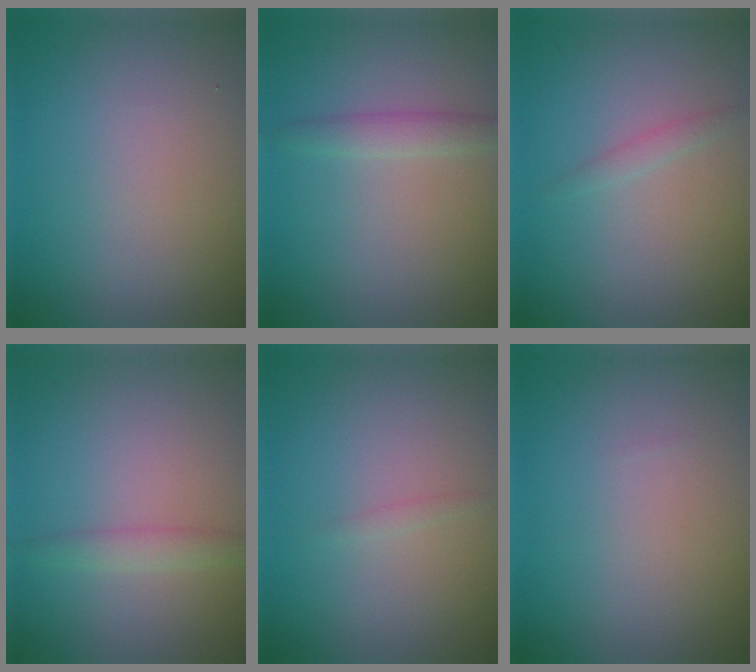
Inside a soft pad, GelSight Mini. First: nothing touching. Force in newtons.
{"total": 1.7, "press": 1.7, "slide": 0.0}
{"total": 0.9, "press": 0.9, "slide": 0.1}
{"total": 1.6, "press": 1.6, "slide": 0.1}
{"total": 0.6, "press": 0.6, "slide": 0.1}
{"total": 0.0}